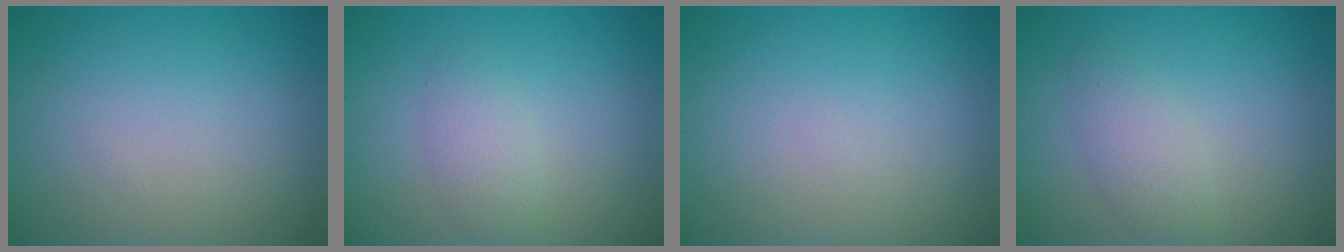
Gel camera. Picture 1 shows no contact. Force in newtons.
{"total": 1.9, "press": 1.9, "slide": 0.1}
{"total": 0.0}
{"total": 2.3, "press": 2.3, "slide": 0.1}